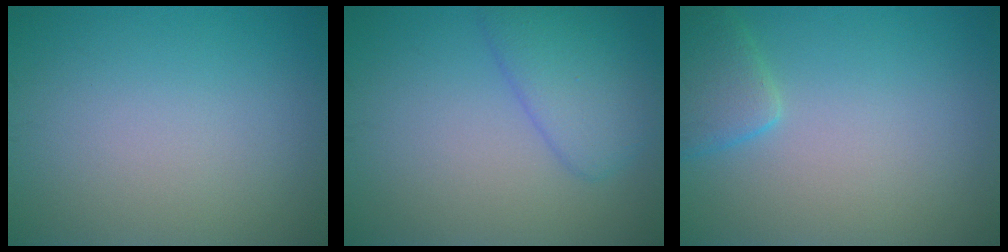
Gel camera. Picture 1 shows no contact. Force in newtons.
{"total": 4.0, "press": 4.0, "slide": 0.2}
{"total": 2.9, "press": 2.9, "slide": 0.1}